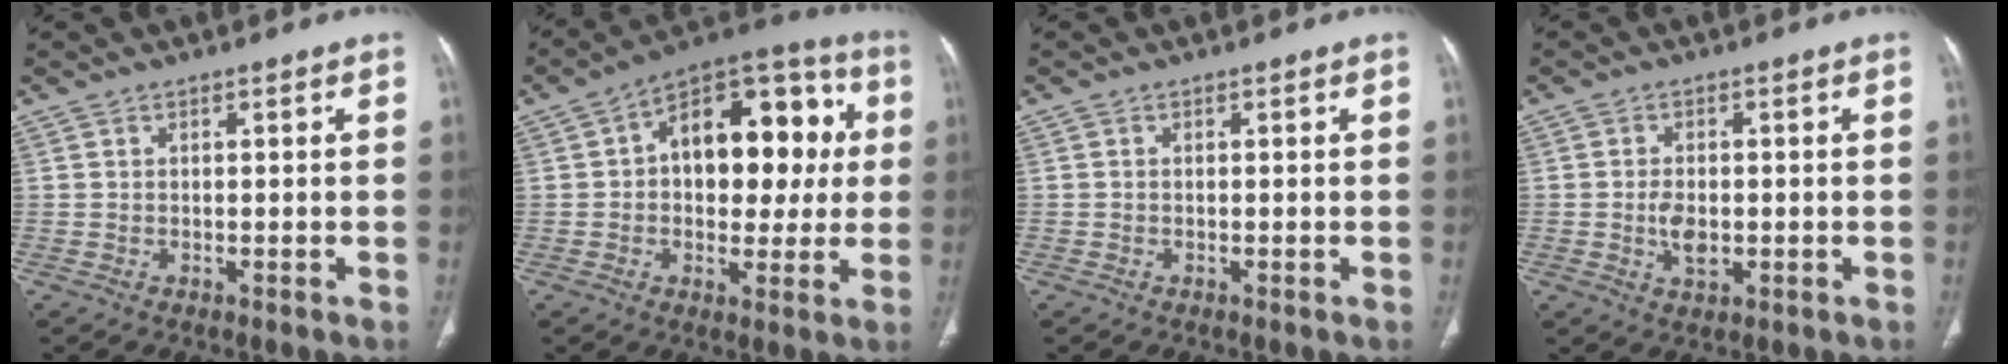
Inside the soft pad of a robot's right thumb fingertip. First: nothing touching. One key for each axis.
{"total": 20.1, "fx": 2.8, "fy": 12.0, "fz": 15.9, "tx": -0.174, "ty": 0.034, "tz": 0.034}
{"total": 0.0}
{"total": 4.2, "fx": -0.6, "fy": 2.5, "fz": 3.3, "tx": -0.059, "ty": -0.002, "tz": -0.009}